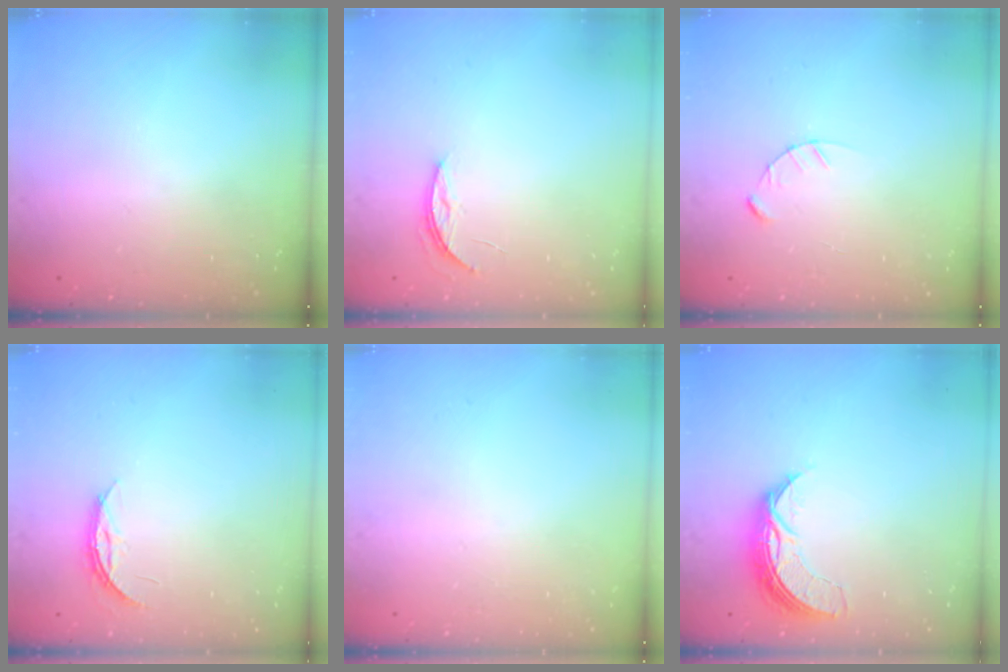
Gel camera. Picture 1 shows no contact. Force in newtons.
{"total": 3.9, "press": 3.9, "slide": 0.4}
{"total": 2.4, "press": 2.4, "slide": 0.3}
{"total": 3.8, "press": 3.8, "slide": 0.3}
{"total": 0.0}
{"total": 8.9, "press": 8.9, "slide": 0.4}